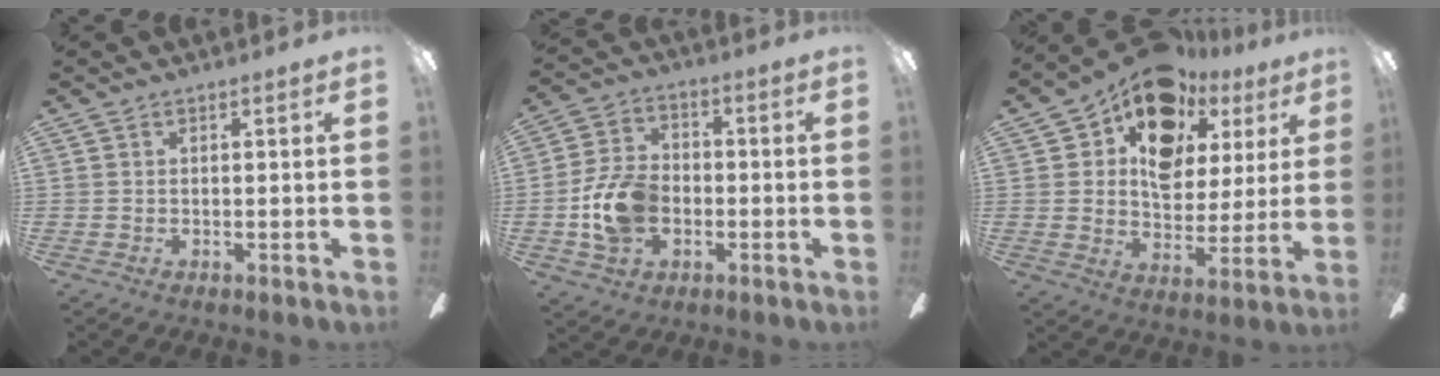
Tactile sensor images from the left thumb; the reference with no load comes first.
{"total": 12.2, "force": [-2.7, 9.0, 7.9], "torque": [-0.169, 0.015, -0.047]}
{"total": 15.4, "force": [10.2, 8.9, 7.3], "torque": [-0.124, -0.060, 0.183]}